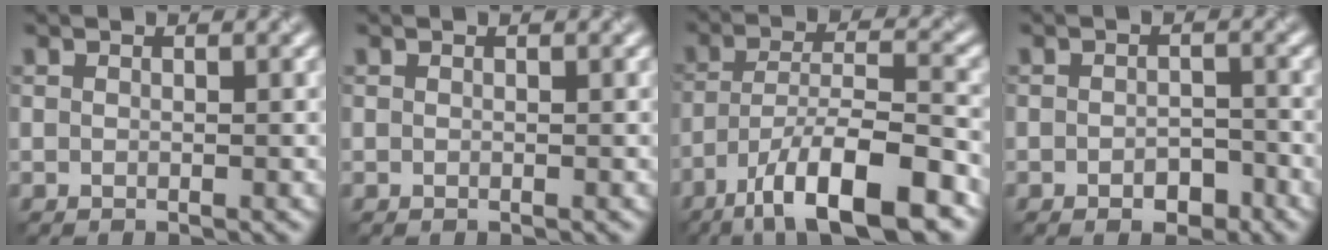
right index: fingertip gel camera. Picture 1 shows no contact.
{"total": 0.0}
{"total": 10.8, "force": [-6.8, 2.8, 7.9], "torque": [-0.130, 0.010, -0.119]}
{"total": 2.2, "force": [-1.1, 1.2, 1.4], "torque": [-0.021, 0.001, -0.017]}